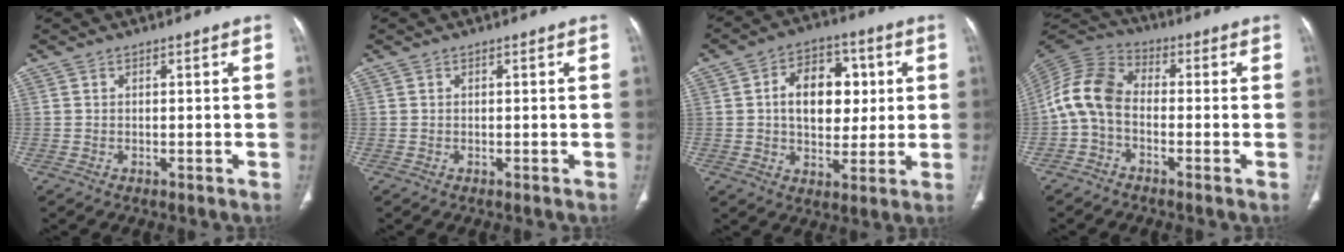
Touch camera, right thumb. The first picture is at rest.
{"total": 0.0}
{"total": 13.4, "force": [2.1, 9.2, 9.6], "torque": [-0.102, 0.010, 0.032]}
{"total": 9.4, "force": [-1.8, 6.2, 6.8], "torque": [-0.135, 0.031, -0.053]}